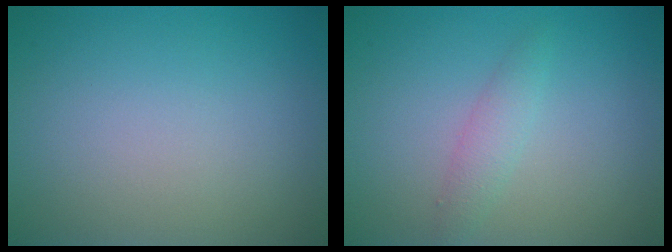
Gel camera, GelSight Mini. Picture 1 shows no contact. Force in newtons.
{"total": 1.6, "press": 1.6, "slide": 0.0}